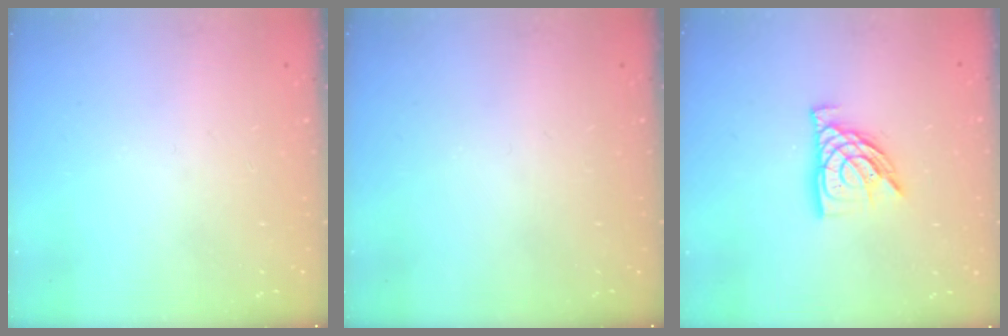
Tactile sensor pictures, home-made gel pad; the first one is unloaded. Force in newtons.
{"total": 0.0}
{"total": 12.2, "press": 12.1, "slide": 1.2}